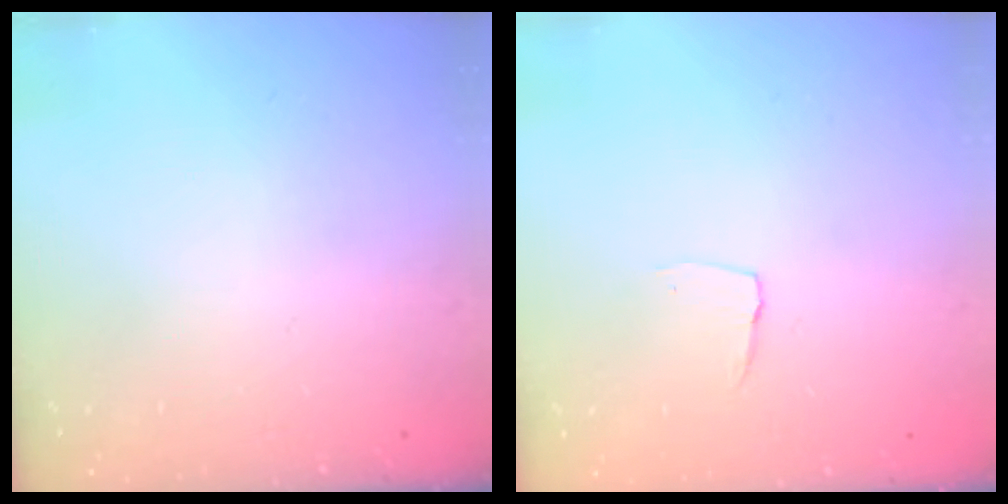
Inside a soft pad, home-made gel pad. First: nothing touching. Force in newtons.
{"total": 3.6, "press": 3.6, "slide": 0.3}